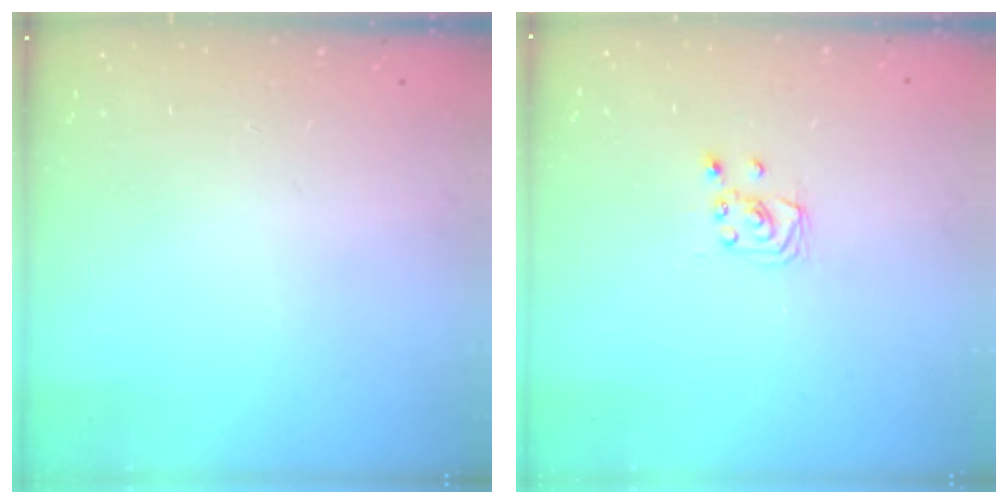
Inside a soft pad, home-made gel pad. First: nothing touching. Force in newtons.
{"total": 2.3, "press": 2.2, "slide": 0.3}